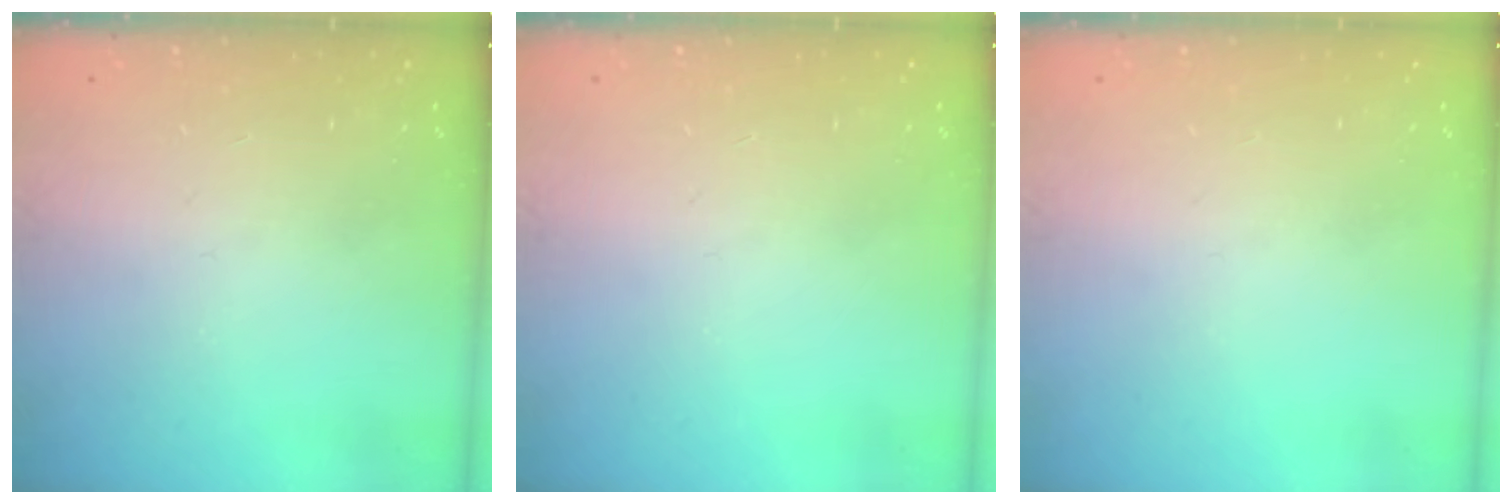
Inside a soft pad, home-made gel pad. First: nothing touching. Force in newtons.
{"total": 0.0}
{"total": 0.0}